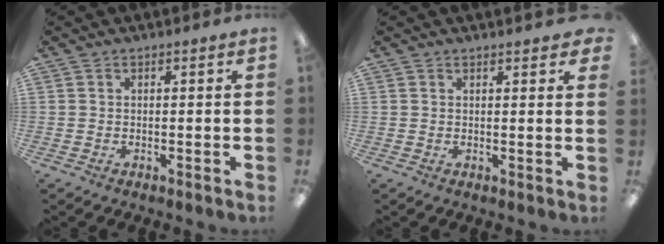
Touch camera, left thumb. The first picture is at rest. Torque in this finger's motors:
{"motor_torque": [0.19, 0.16, -0.09, 0.22, 0.02]}